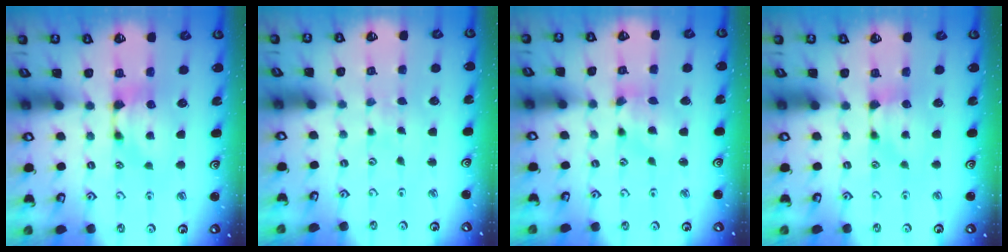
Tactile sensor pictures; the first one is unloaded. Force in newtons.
{"total": 5.6, "press": 5.6, "slide": 0.2}
{"total": 1.5, "press": 0.7, "slide": 1.3}
{"total": 0.6, "press": 0.6, "slide": 0.3}